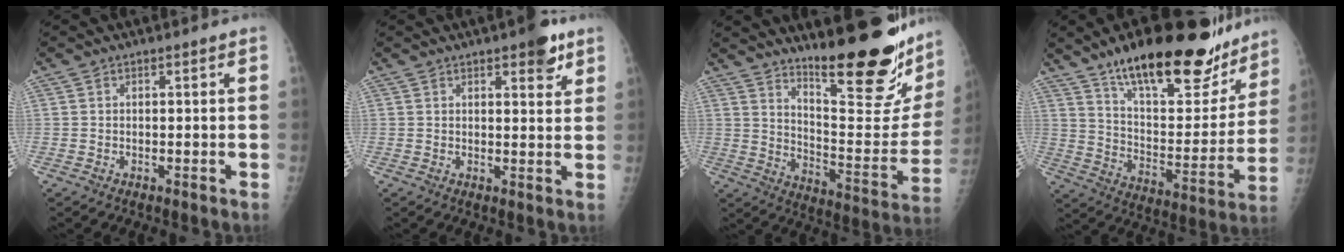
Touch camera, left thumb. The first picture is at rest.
{"total": 5.2, "force": [3.2, 1.9, 3.7], "torque": [-0.032, -0.014, 0.035]}
{"total": 25.4, "force": [18.8, 5.2, 16.2], "torque": [-0.206, -0.144, 0.270]}
{"total": 27.3, "force": [19.6, 9.5, 16.4], "torque": [-0.199, -0.087, 0.300]}